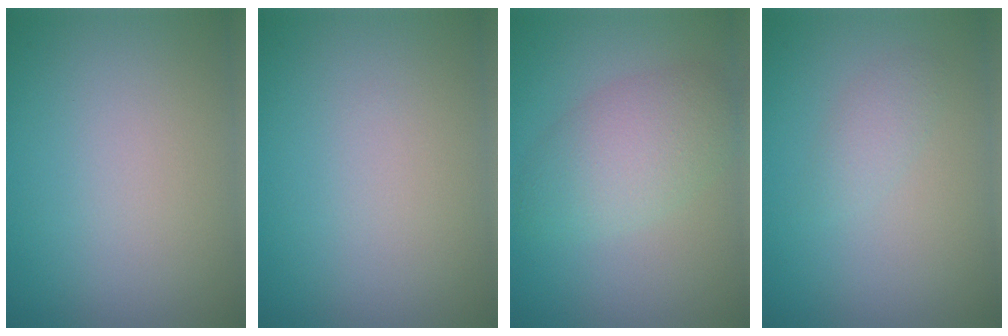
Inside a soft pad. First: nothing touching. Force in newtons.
{"total": 0.0}
{"total": 4.2, "press": 4.1, "slide": 0.3}
{"total": 1.3, "press": 1.3, "slide": 0.1}